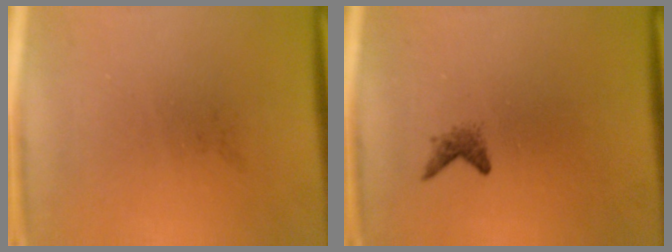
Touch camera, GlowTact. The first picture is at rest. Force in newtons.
{"total": 1.2}